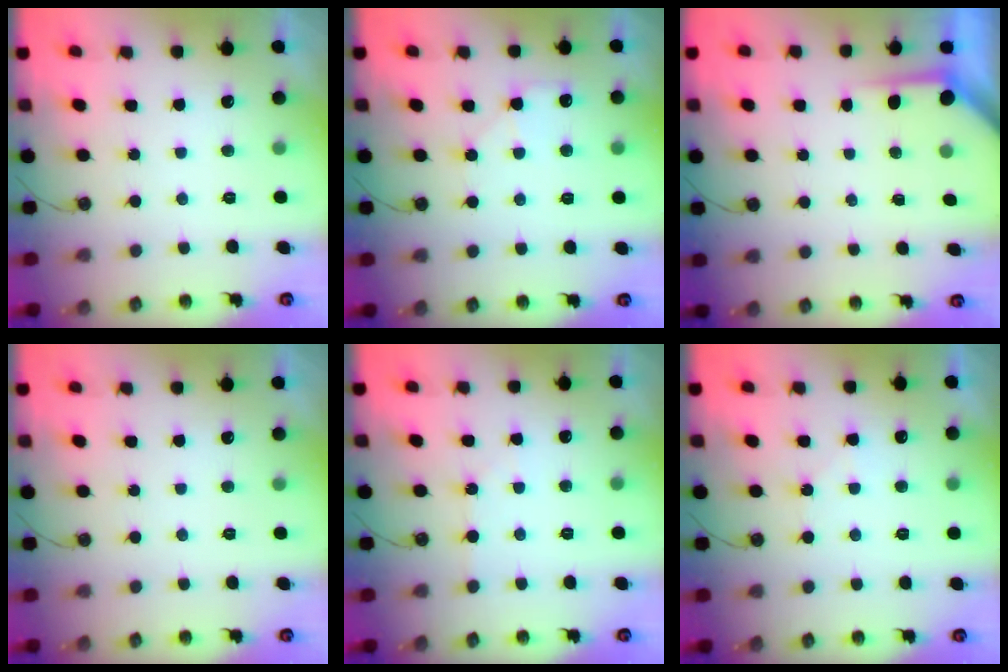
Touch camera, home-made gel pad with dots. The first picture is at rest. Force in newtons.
{"total": 7.0, "press": 7.0, "slide": 0.8}
{"total": 3.6, "press": 3.6, "slide": 0.3}
{"total": 0.0}
{"total": 2.9, "press": 2.8, "slide": 0.5}
{"total": 5.4, "press": 5.3, "slide": 0.8}